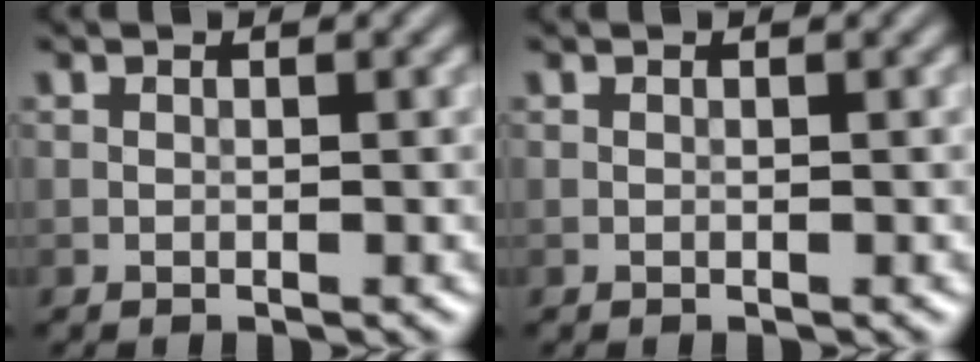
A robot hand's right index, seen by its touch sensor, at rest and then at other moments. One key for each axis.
{"total": 0.0}